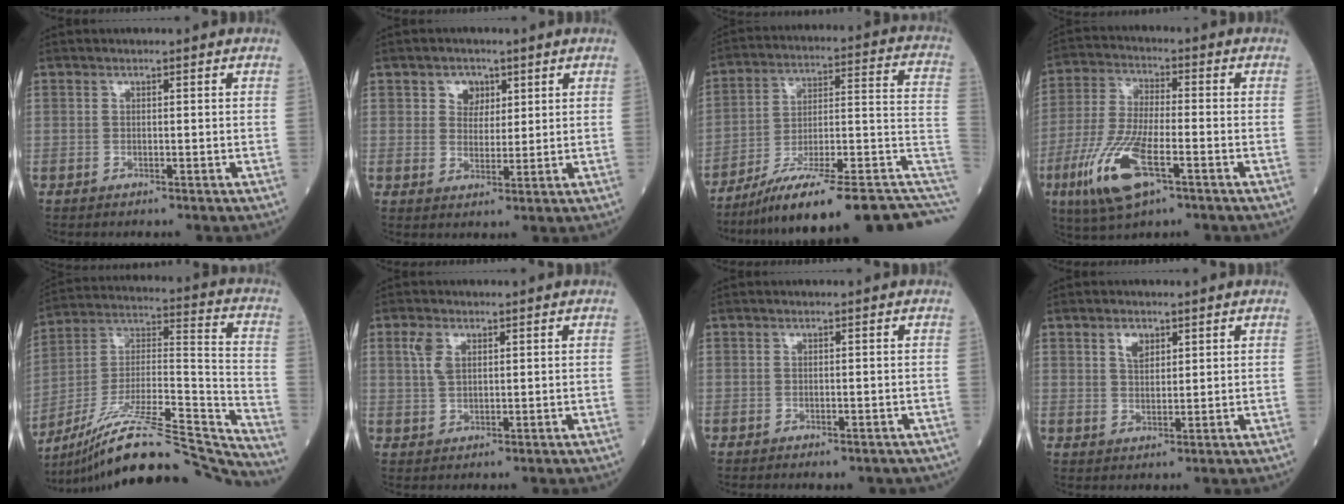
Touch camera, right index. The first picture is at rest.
{"total": 3.7, "force": [1.8, 2.9, 1.5], "torque": [-0.019, 0.006, 0.030]}
{"total": 24.0, "force": [-17.0, 3.0, 16.8], "torque": [-0.160, 0.037, -0.253]}
{"total": 12.5, "force": [-5.5, 3.3, 10.8], "torque": [-0.231, -0.022, -0.100]}
{"total": 24.6, "force": [-22.1, 0.3, 10.7], "torque": [-0.170, 0.013, -0.366]}
{"total": 3.4, "force": [1.5, 1.8, 2.4], "torque": [-0.057, 0.008, 0.034]}
{"total": 2.6, "force": [-2.0, 1.0, 1.3], "torque": [-0.012, -0.004, -0.021]}
{"total": 2.9, "force": [1.6, 1.6, 1.8], "torque": [-0.033, 0.003, 0.033]}